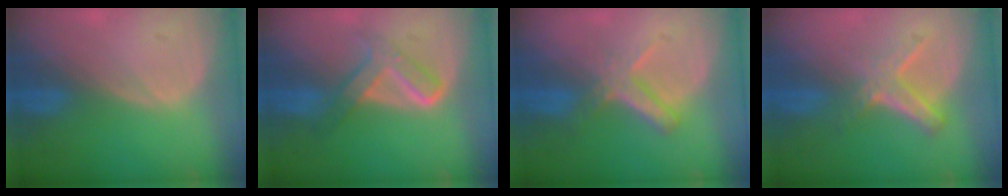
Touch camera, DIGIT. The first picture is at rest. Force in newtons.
{"total": 5.4, "press": 5.4, "slide": 0.1}
{"total": 5.8, "press": 5.3, "slide": 2.4}
{"total": 5.8, "press": 5.1, "slide": 2.8}